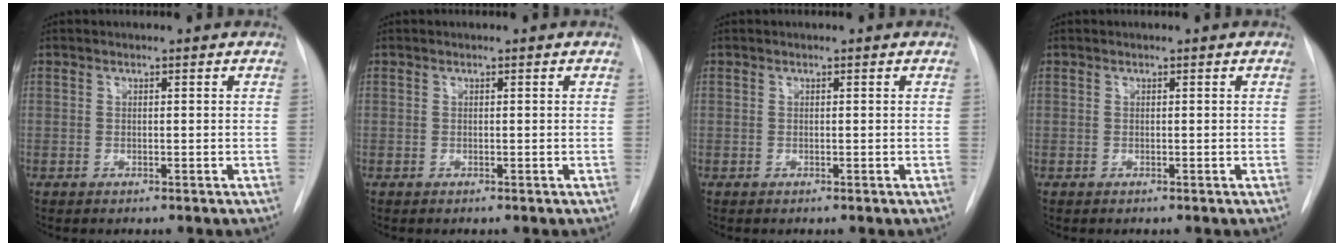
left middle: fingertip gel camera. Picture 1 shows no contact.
{"total": 0.0}
{"total": 0.0}
{"total": 0.0}